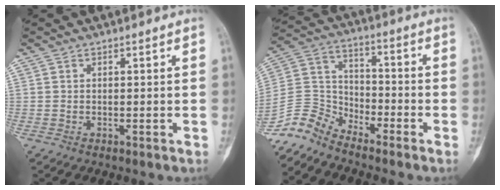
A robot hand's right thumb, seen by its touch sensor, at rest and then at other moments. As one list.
[{"total": 9.5, "force": [-8.9, 3.1, 1.6], "torque": [-0.037, 0.075, -0.188]}]